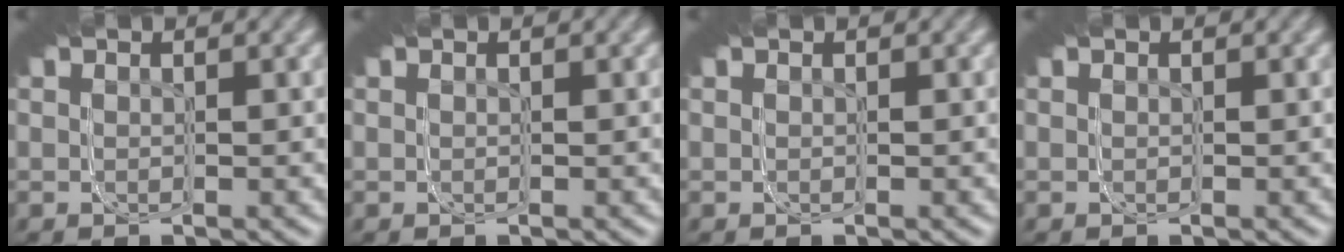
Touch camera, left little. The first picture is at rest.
{"total": 0.0}
{"total": 0.0}
{"total": 0.0}